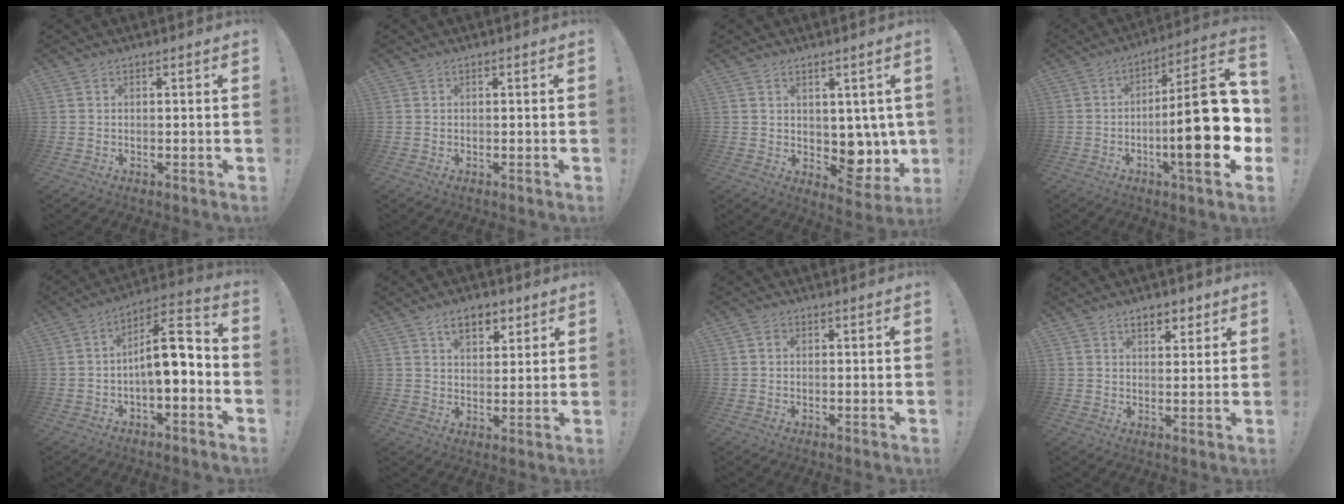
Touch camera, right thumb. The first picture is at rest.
{"total": 0.0}
{"total": 8.6, "force": [0.3, 7.0, 4.9], "torque": [-0.034, -0.015, 0.021]}
{"total": 24.9, "force": [-3.6, 6.6, 23.8], "torque": [-0.348, 0.012, -0.055]}
{"total": 11.3, "force": [-1.0, 4.1, 10.5], "torque": [-0.155, 0.007, -0.016]}
{"total": 8.3, "force": [4.6, 5.2, 4.5], "torque": [-0.059, -0.013, 0.082]}
{"total": 0.9, "force": [0.1, 0.9, 0.2], "torque": [-0.004, 0.006, 0.002]}
{"total": 5.3, "force": [3.5, 2.9, 2.8], "torque": [-0.030, -0.013, 0.059]}